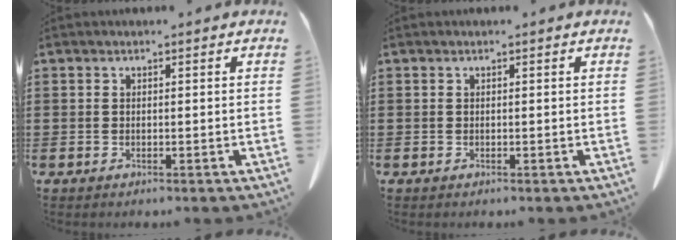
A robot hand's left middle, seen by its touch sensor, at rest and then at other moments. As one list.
[{"total": 0.0}]